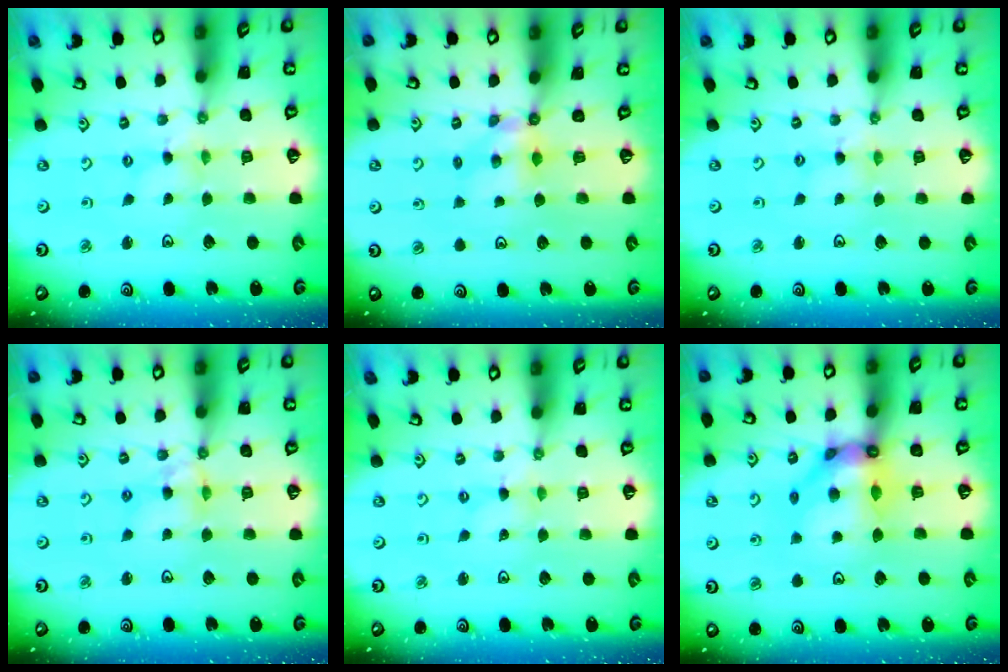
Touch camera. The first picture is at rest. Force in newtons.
{"total": 4.9, "press": 4.9, "slide": 0.4}
{"total": 2.2, "press": 2.2, "slide": 0.3}
{"total": 7.1, "press": 7.1, "slide": 0.6}
{"total": 0.0}
{"total": 11.5, "press": 11.4, "slide": 1.6}